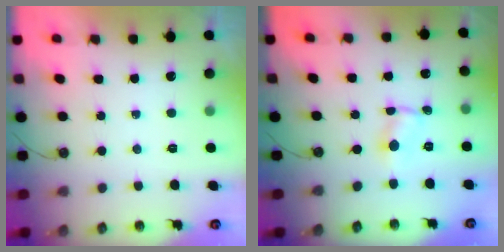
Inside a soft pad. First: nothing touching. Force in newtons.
{"total": 0.9, "press": 0.9, "slide": 0.1}